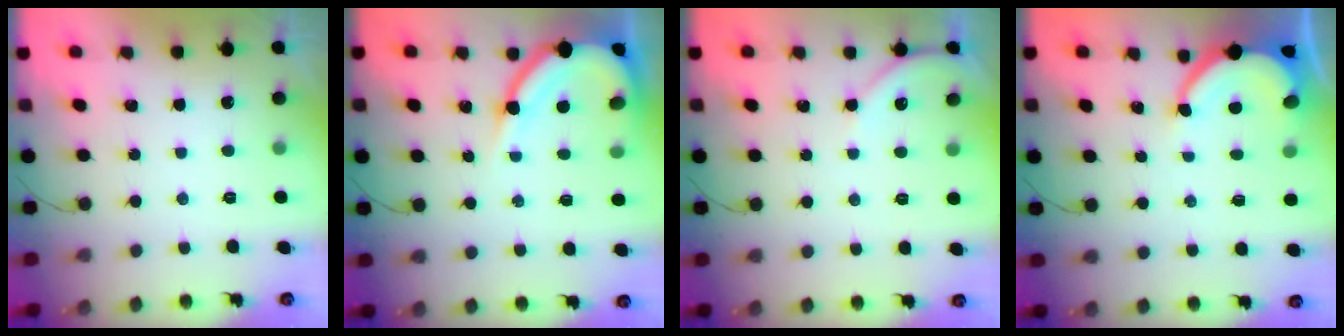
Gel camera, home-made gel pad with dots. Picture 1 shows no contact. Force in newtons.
{"total": 11.6, "press": 11.6, "slide": 1.2}
{"total": 4.3, "press": 4.3, "slide": 0.6}
{"total": 6.7, "press": 6.7, "slide": 0.7}